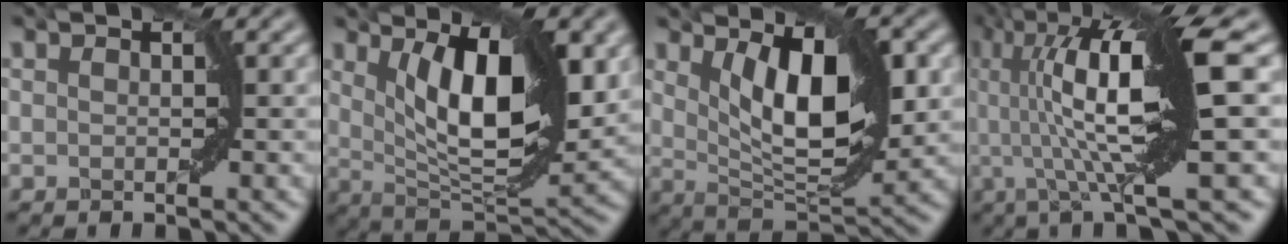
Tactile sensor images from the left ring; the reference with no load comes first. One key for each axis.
{"total": 9.7, "fx": 2.7, "fy": 3.5, "fz": 8.6, "tx": -0.137, "ty": -0.012, "tz": 0.050}
{"total": 8.0, "fx": 2.2, "fy": 3.2, "fz": 7.0, "tx": -0.116, "ty": -0.012, "tz": 0.042}
{"total": 12.1, "fx": 1.9, "fy": 2.3, "fz": 11.8, "tx": -0.180, "ty": 0.012, "tz": 0.031}